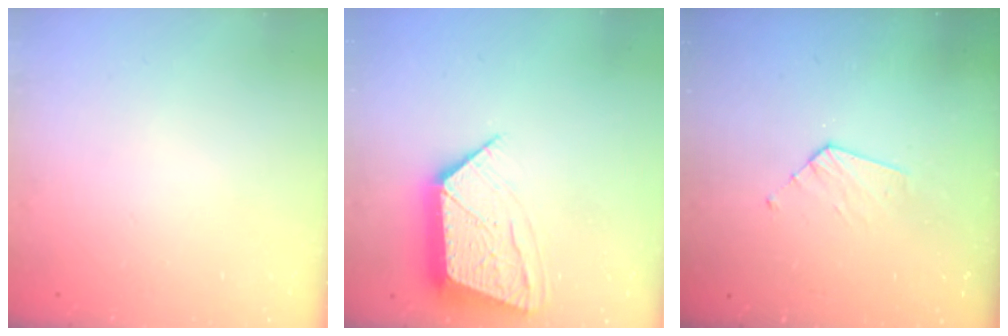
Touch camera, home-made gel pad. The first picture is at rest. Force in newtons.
{"total": 13.2, "press": 13.1, "slide": 1.1}
{"total": 3.8, "press": 3.8, "slide": 0.3}